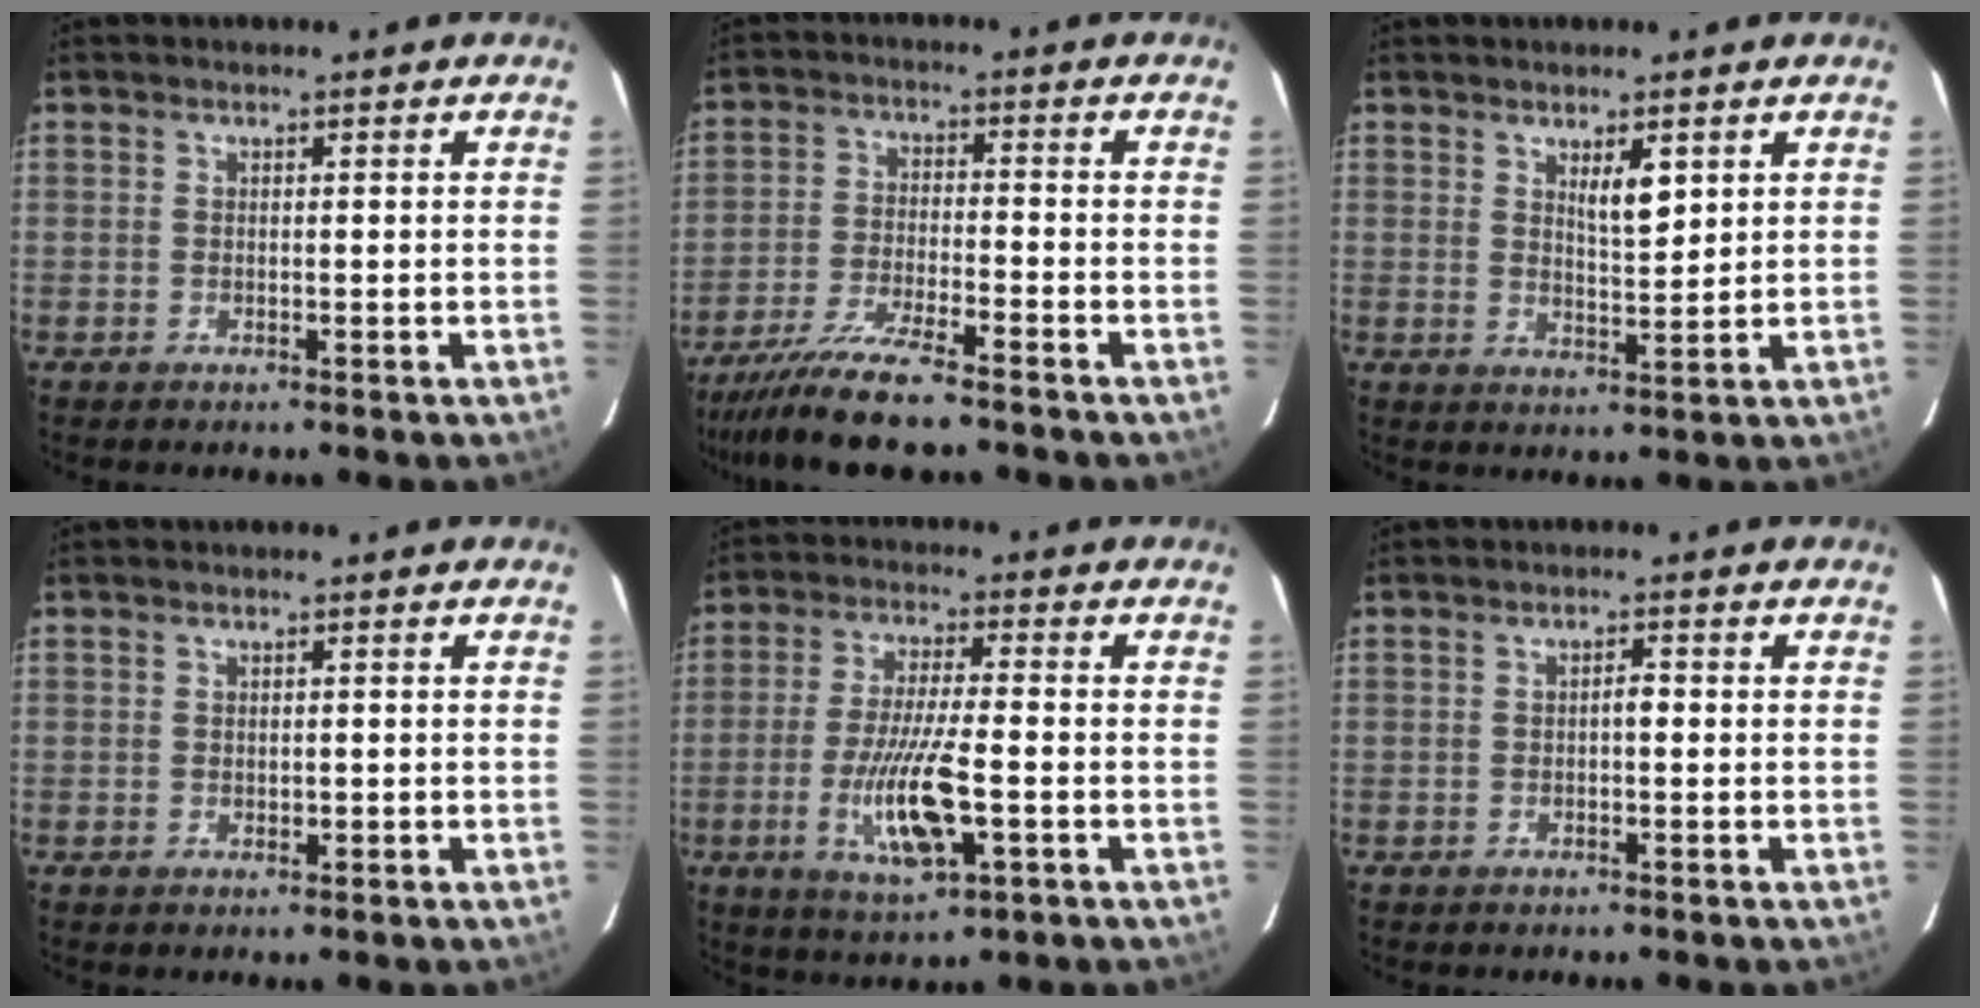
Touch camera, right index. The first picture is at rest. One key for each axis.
{"total": 9.6, "fx": -8.1, "fy": 0.1, "fz": 5.2, "tx": -0.090, "ty": -0.029, "tz": -0.141}
{"total": 3.9, "fx": 1.9, "fy": 0.9, "fz": 3.3, "tx": -0.058, "ty": -0.004, "tz": 0.036}
{"total": 1.0, "fx": -0.2, "fy": 0.6, "fz": 0.7, "tx": -0.011, "ty": 0.000, "tz": -0.002}
{"total": 11.0, "fx": -3.2, "fy": 1.7, "fz": 10.3, "tx": -0.201, "ty": -0.013, "tz": -0.055}
{"total": 1.3, "fx": -0.2, "fy": 0.4, "fz": 1.2, "tx": -0.017, "ty": 0.004, "tz": -0.005}